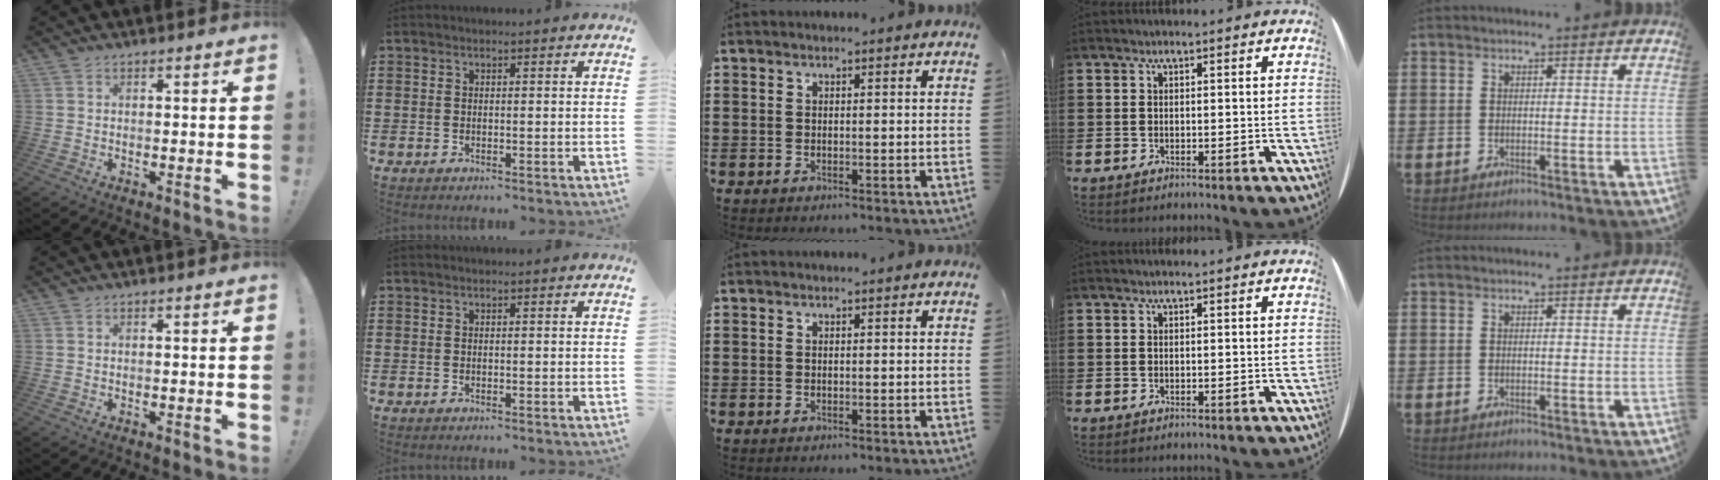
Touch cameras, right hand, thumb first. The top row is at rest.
{}